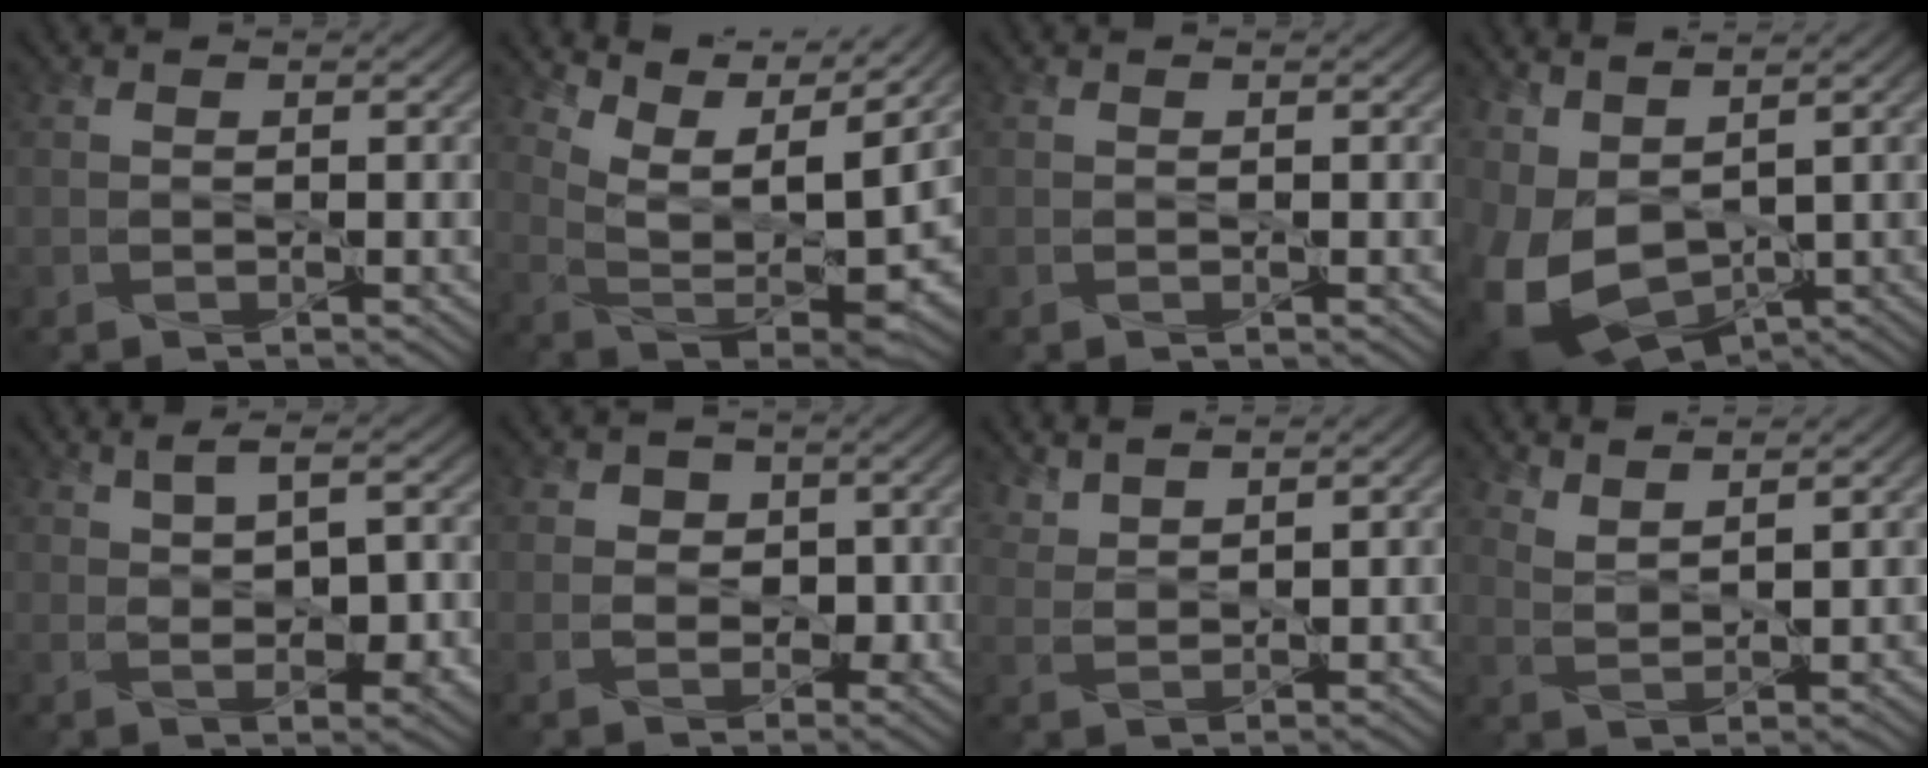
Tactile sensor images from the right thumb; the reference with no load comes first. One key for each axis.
{"total": 10.6, "fx": 7.5, "fy": 2.5, "fz": 7.1, "tx": -0.162, "ty": -0.004, "tz": 0.131}
{"total": 0.0}
{"total": 12.1, "fx": 0.8, "fy": 7.7, "fz": 9.3, "tx": -0.235, "ty": -0.018, "tz": 0.038}
{"total": 5.7, "fx": 0.8, "fy": 2.3, "fz": 5.2, "tx": -0.086, "ty": 0.002, "tz": 0.019}
{"total": 3.7, "fx": 0.7, "fy": 3.2, "fz": 1.8, "tx": -0.037, "ty": 0.001, "tz": 0.006}
{"total": 3.8, "fx": 3.2, "fy": 0.9, "fz": 1.7, "tx": -0.045, "ty": -0.004, "tz": 0.079}
{"total": 4.5, "fx": 3.7, "fy": 1.0, "fz": 2.3, "tx": -0.055, "ty": -0.012, "tz": 0.085}